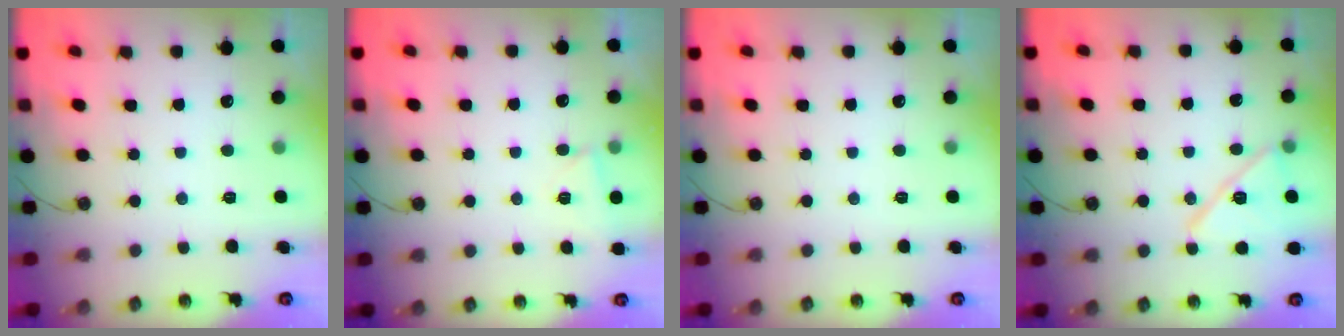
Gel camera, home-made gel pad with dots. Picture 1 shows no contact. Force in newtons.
{"total": 3.9, "press": 1.7, "slide": 3.5}
{"total": 0.0}
{"total": 13.2, "press": 13.2, "slide": 0.8}